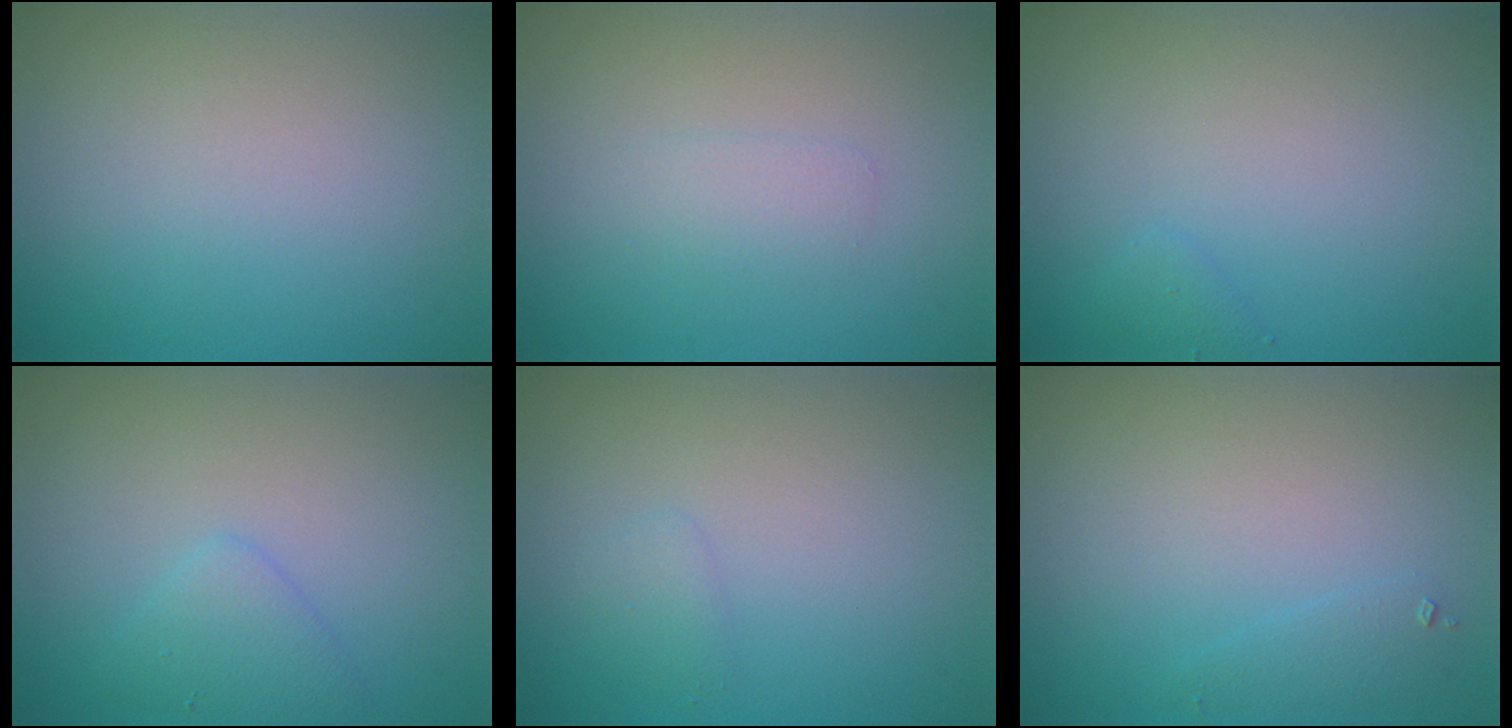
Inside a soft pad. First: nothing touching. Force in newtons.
{"total": 1.2, "press": 1.2, "slide": 0.0}
{"total": 0.8, "press": 0.8, "slide": 0.0}
{"total": 1.9, "press": 1.9, "slide": 0.0}
{"total": 0.8, "press": 0.8, "slide": 0.0}
{"total": 1.1, "press": 1.1, "slide": 0.1}